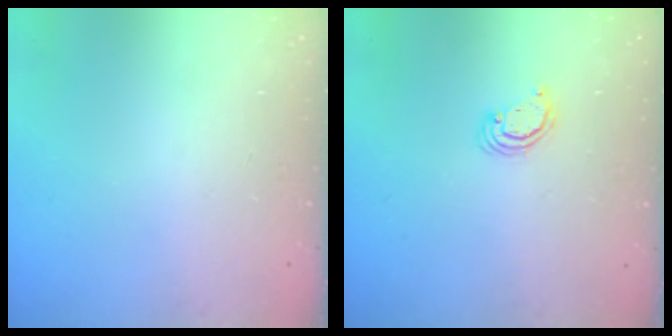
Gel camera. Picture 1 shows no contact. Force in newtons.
{"total": 2.3, "press": 2.3, "slide": 0.2}